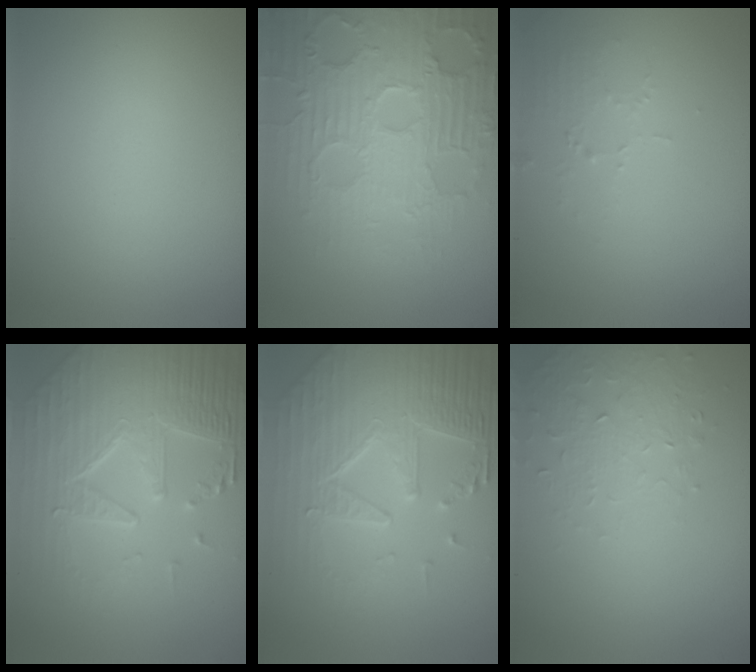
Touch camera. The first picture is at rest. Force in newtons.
{"total": 7.1, "press": 6.0, "slide": 3.9}
{"total": 1.5, "press": 1.5, "slide": 0.2}
{"total": 8.7, "press": 6.0, "slide": 6.3}
{"total": 8.5, "press": 5.9, "slide": 6.1}
{"total": 1.6, "press": 1.1, "slide": 1.2}